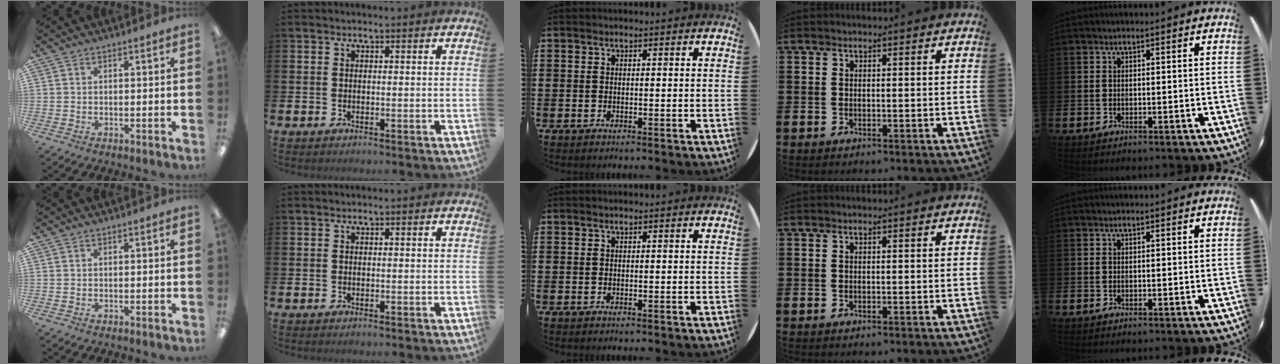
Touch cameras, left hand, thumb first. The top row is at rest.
{}